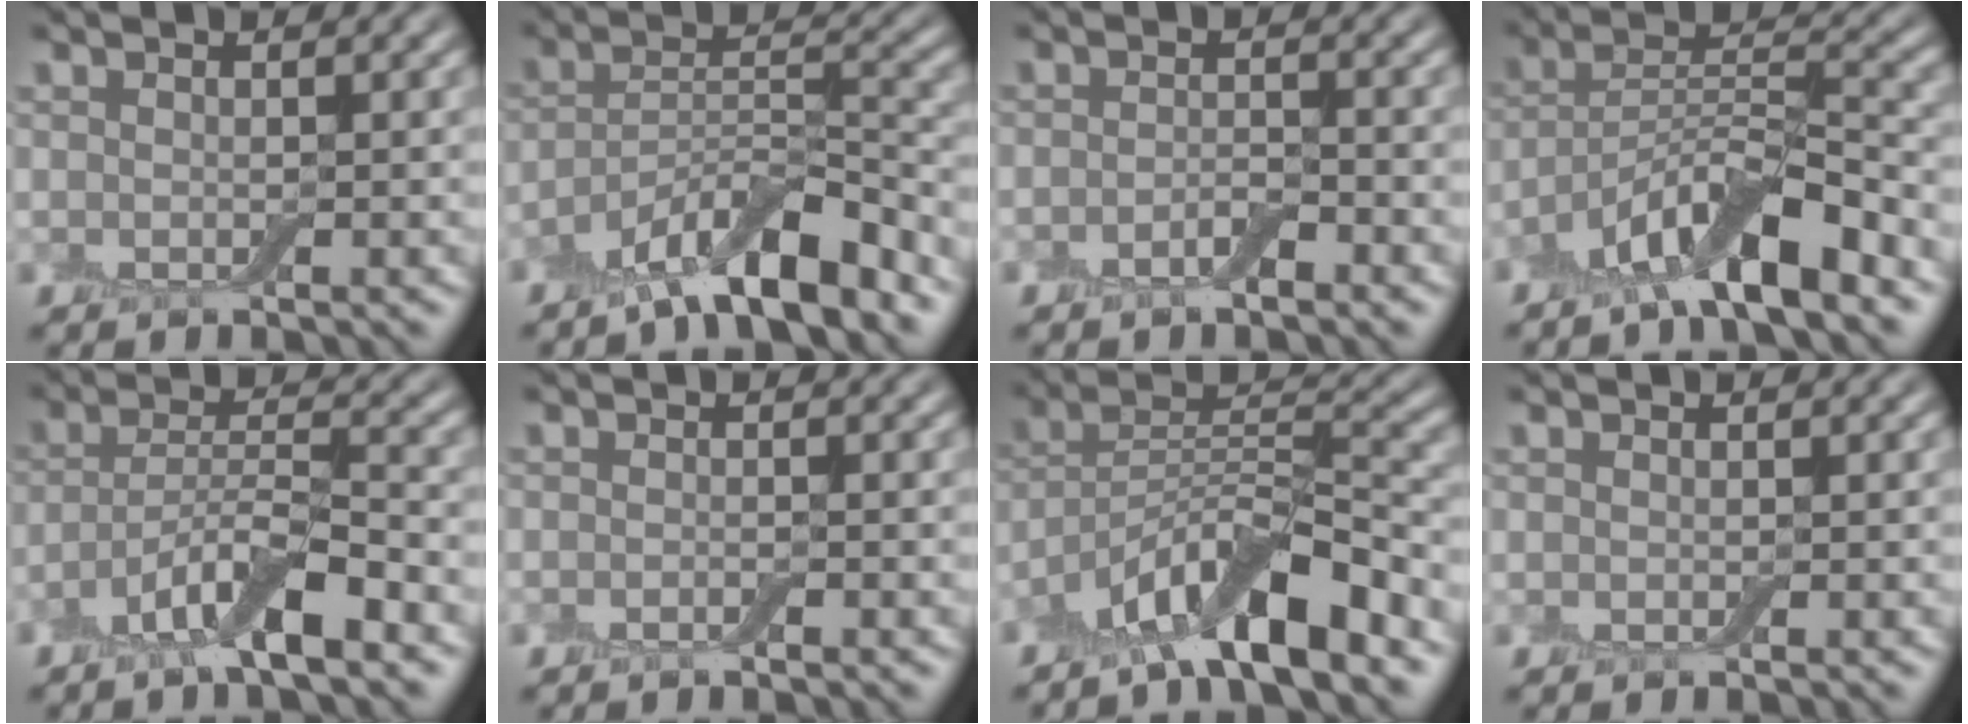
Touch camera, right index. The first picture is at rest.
{"total": 7.5, "force": [-5.5, 1.9, 4.9], "torque": [-0.082, 0.004, -0.098]}
{"total": 1.6, "force": [-0.9, 0.6, 1.1], "torque": [-0.024, 0.000, -0.019]}
{"total": 7.7, "force": [-5.2, 1.6, 5.4], "torque": [-0.093, 0.009, -0.097]}
{"total": 5.6, "force": [-3.2, 1.2, 4.5], "torque": [-0.083, 0.002, -0.066]}
{"total": 0.6, "force": [-0.4, 0.1, 0.5], "torque": [-0.008, 0.000, -0.008]}
{"total": 8.6, "force": [-6.0, 1.9, 5.9], "torque": [-0.099, 0.011, -0.112]}
{"total": 0.0}